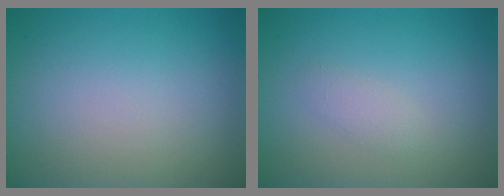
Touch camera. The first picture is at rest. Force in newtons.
{"total": 1.2, "press": 1.2, "slide": 0.0}